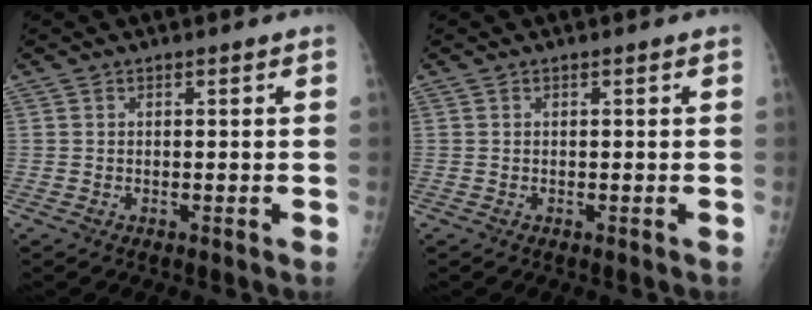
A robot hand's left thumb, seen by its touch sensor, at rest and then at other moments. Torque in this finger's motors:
{"motor_torque": [0.00, 0.00, -0.04, -0.05, 0.00]}